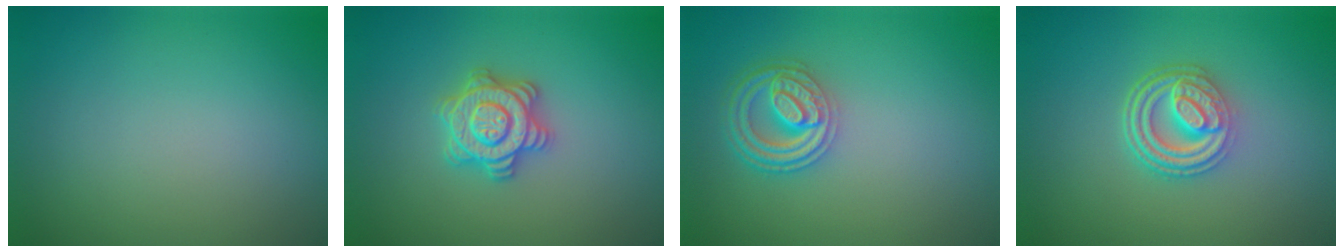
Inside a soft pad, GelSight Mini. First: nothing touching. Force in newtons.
{"total": 3.7, "press": 3.6, "slide": 0.6}
{"total": 4.5, "press": 3.5, "slide": 2.7}
{"total": 4.9, "press": 3.7, "slide": 3.1}